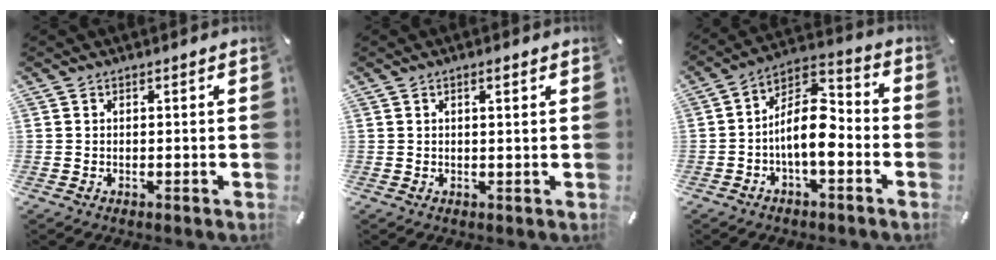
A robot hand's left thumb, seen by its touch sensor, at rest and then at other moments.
{"total": 1.4, "force": [0.6, 0.1, 1.3], "torque": [-0.026, -0.001, 0.009]}
{"total": 12.3, "force": [-3.5, 6.3, 10.0], "torque": [-0.201, 0.006, -0.064]}